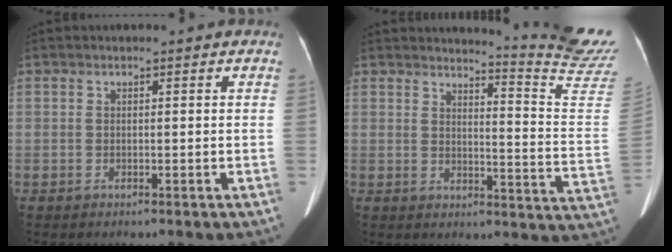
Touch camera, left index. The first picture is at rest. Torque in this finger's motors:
{"motor_torque": [0.19, -1.43, 0.03, 0.02]}